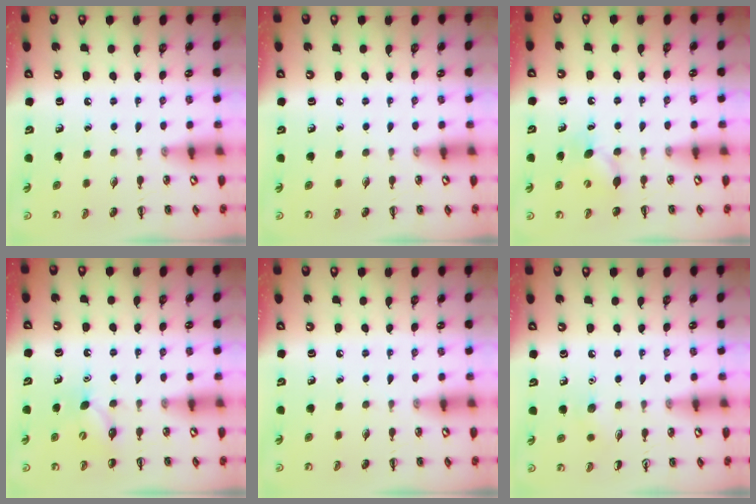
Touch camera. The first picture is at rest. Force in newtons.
{"total": 0.0}
{"total": 5.4, "press": 5.2, "slide": 1.6}
{"total": 4.4, "press": 4.2, "slide": 1.2}
{"total": 0.0}
{"total": 4.0, "press": 3.8, "slide": 1.4}